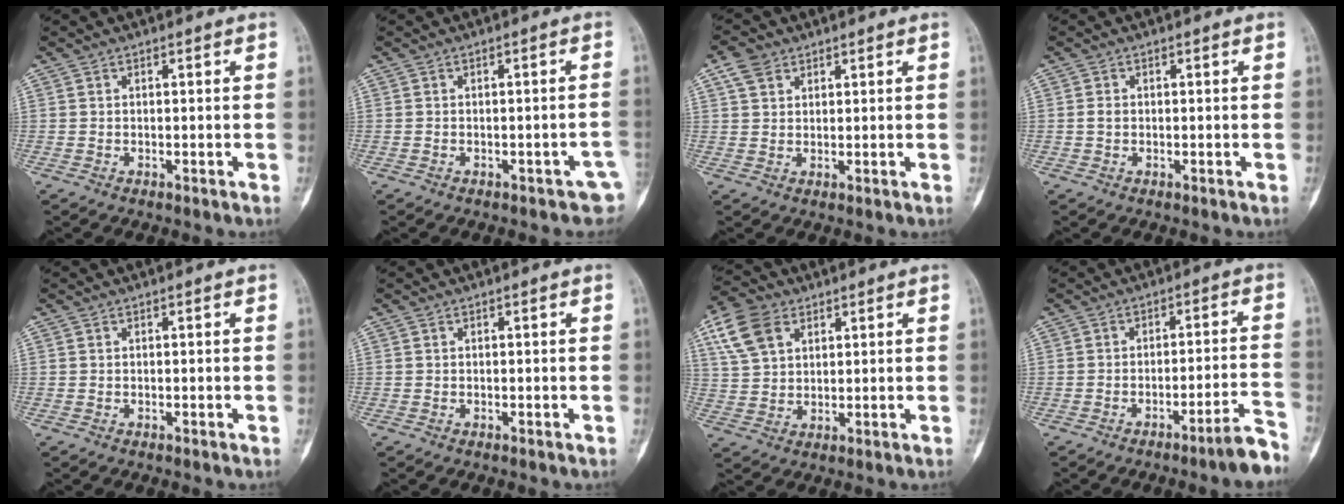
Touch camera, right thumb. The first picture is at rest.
{"total": 4.0, "force": [-2.0, 1.9, 2.8], "torque": [-0.020, 0.014, -0.023]}
{"total": 4.2, "force": [2.4, 3.0, 1.9], "torque": [-0.027, -0.002, 0.048]}
{"total": 1.2, "force": [-0.1, 0.9, 0.7], "torque": [-0.013, 0.002, -0.002]}
{"total": 0.0}
{"total": 0.0}
{"total": 10.1, "force": [4.7, 6.7, 5.9], "torque": [-0.107, -0.002, 0.091]}
{"total": 6.3, "force": [-4.9, 0.1, 4.0], "torque": [-0.048, 0.044, -0.072]}